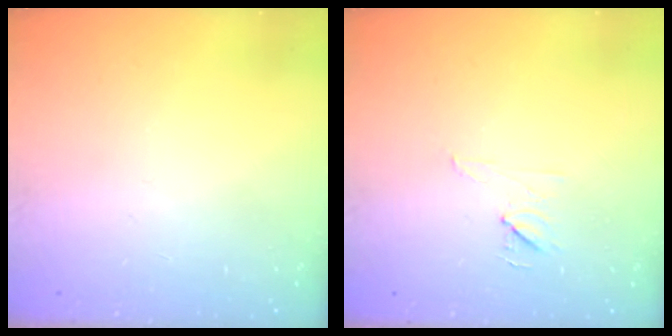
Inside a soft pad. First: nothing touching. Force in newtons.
{"total": 5.9, "press": 5.9, "slide": 0.9}